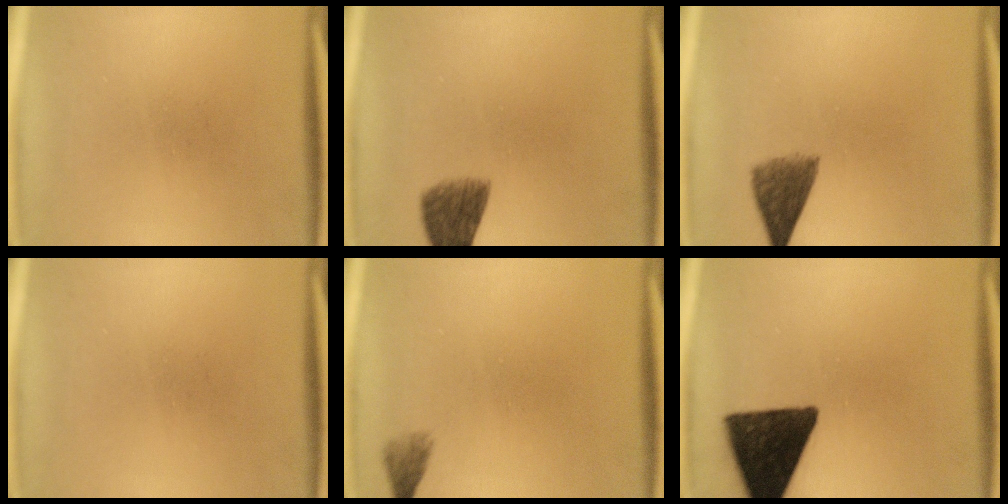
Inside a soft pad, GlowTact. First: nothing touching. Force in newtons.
{"total": 5.9}
{"total": 5.1}
{"total": 0.0}
{"total": 1.5}
{"total": 15.1}